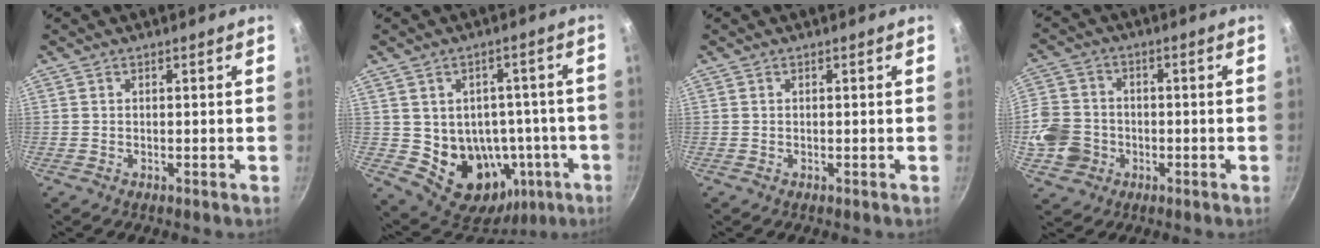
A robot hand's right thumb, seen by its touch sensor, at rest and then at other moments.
{"total": 16.9, "force": [-3.5, 13.6, 9.3], "torque": [-0.079, 0.024, -0.024]}
{"total": 0.0}
{"total": 10.7, "force": [-2.2, 9.4, 4.6], "torque": [-0.079, 0.024, -0.052]}